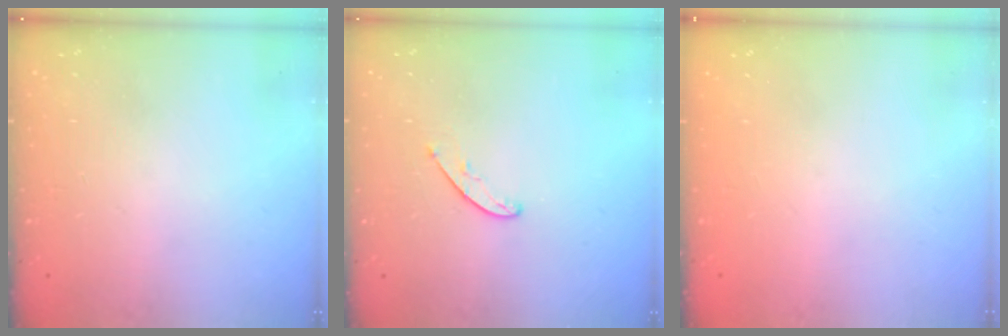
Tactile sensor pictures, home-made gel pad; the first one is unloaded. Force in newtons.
{"total": 5.1, "press": 5.0, "slide": 0.4}
{"total": 0.0}